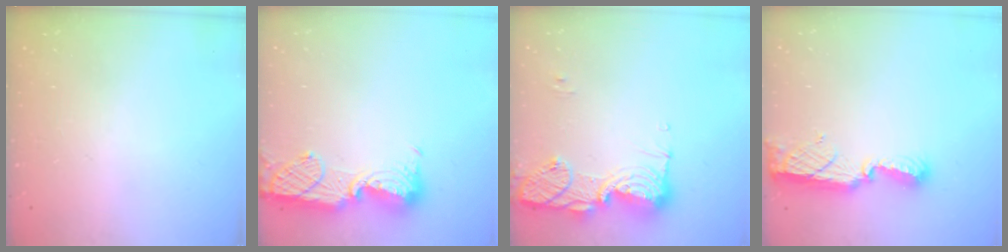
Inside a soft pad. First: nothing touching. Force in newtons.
{"total": 13.9, "press": 13.8, "slide": 1.2}
{"total": 14.7, "press": 14.7, "slide": 1.4}
{"total": 11.4, "press": 10.2, "slide": 4.9}